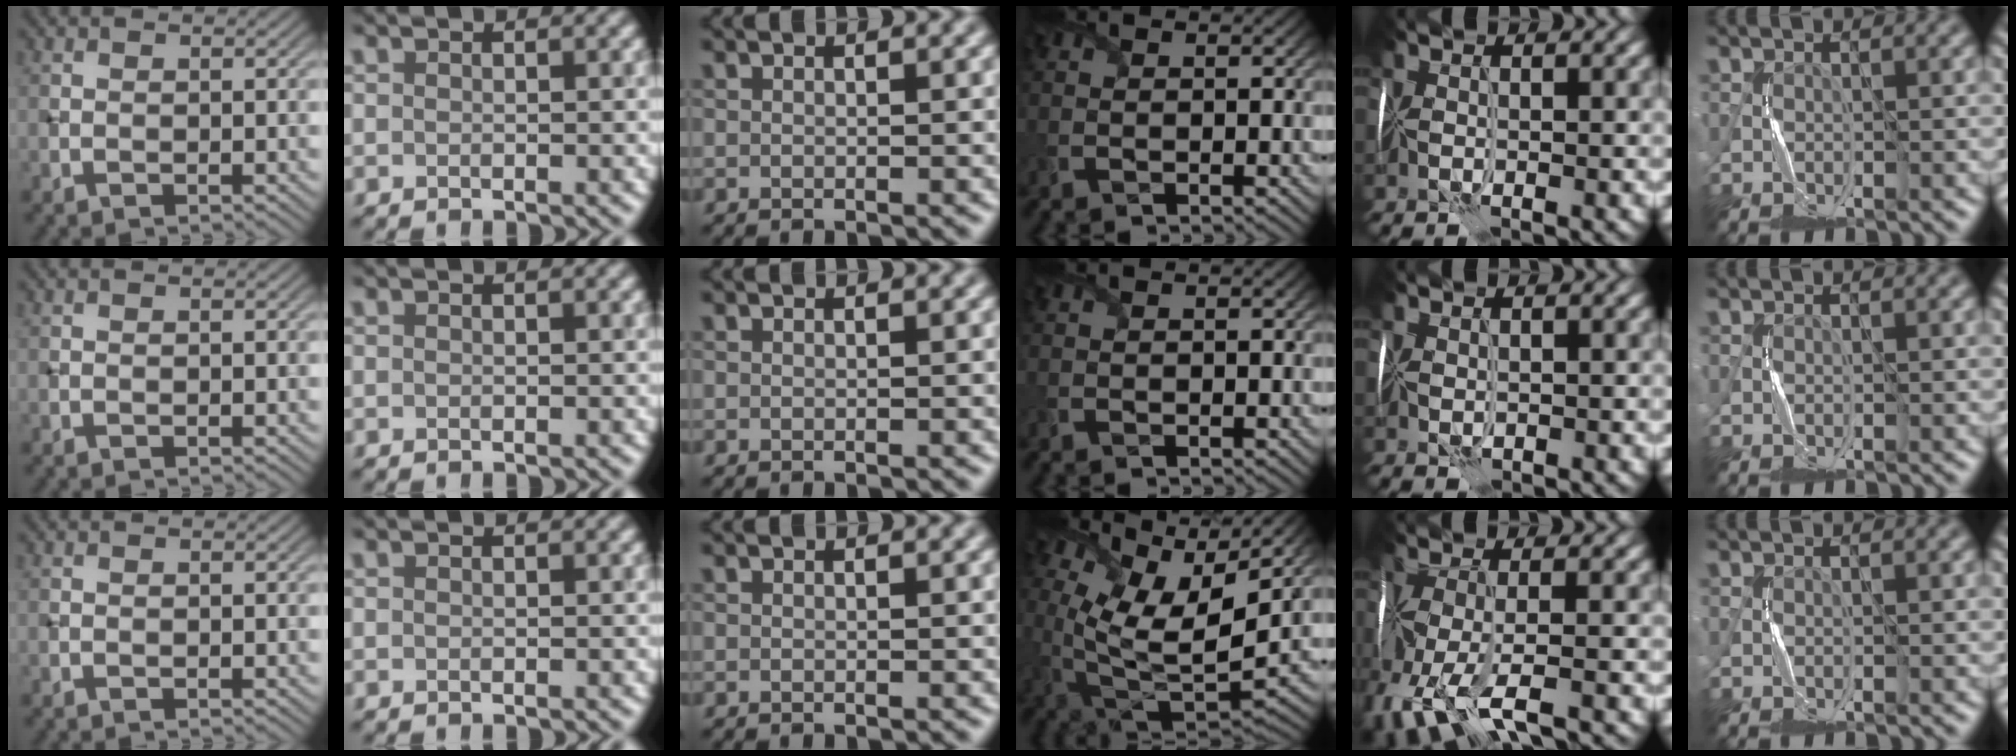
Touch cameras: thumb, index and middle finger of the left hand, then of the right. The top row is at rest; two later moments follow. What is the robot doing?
{"motion": "fold", "object": "map"}